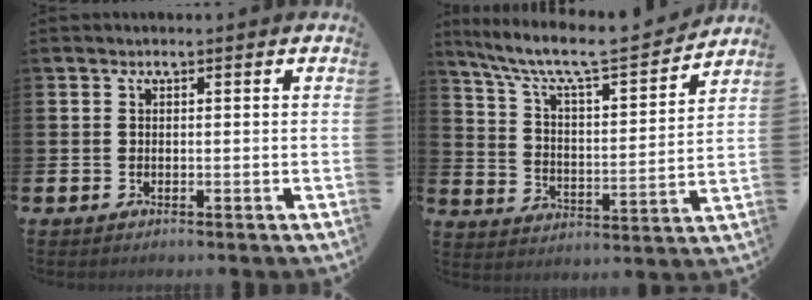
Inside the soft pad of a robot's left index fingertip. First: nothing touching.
{"total": 9.1, "force": [8.0, 1.7, 4.0], "torque": [-0.105, -0.059, 0.130]}